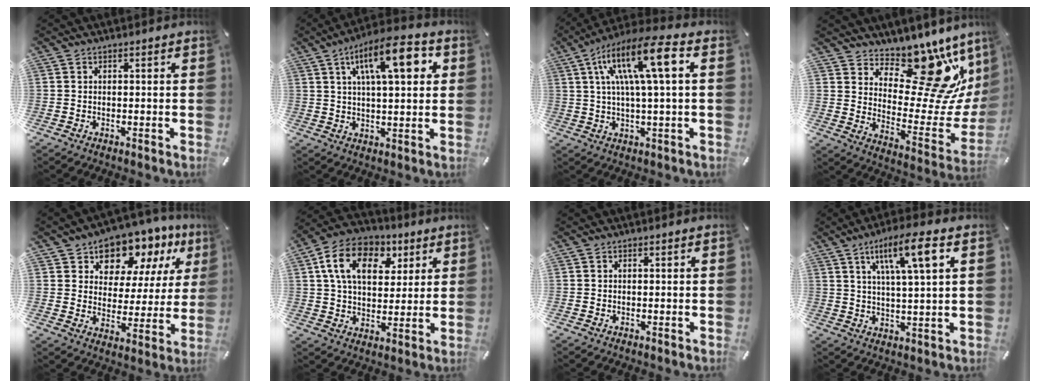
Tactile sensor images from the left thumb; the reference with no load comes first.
{"total": 14.8, "force": [5.7, 5.6, 12.5], "torque": [-0.195, -0.006, 0.090]}
{"total": 15.3, "force": [4.7, 3.4, 14.2], "torque": [-0.262, 0.001, 0.075]}
{"total": 18.4, "force": [12.3, 9.1, 10.2], "torque": [-0.117, -0.116, 0.206]}
{"total": 11.0, "force": [8.5, 6.8, 1.9], "torque": [-0.038, -0.075, 0.154]}
{"total": 14.4, "force": [5.9, 10.0, 8.6], "torque": [-0.149, -0.004, 0.109]}
{"total": 0.0}
{"total": 11.3, "force": [5.2, 1.9, 9.9], "torque": [-0.181, -0.002, 0.084]}